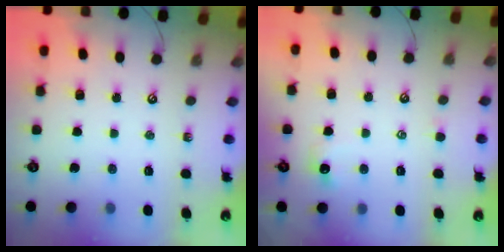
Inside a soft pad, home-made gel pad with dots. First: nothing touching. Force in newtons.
{"total": 0.6, "press": 0.2, "slide": 0.6}